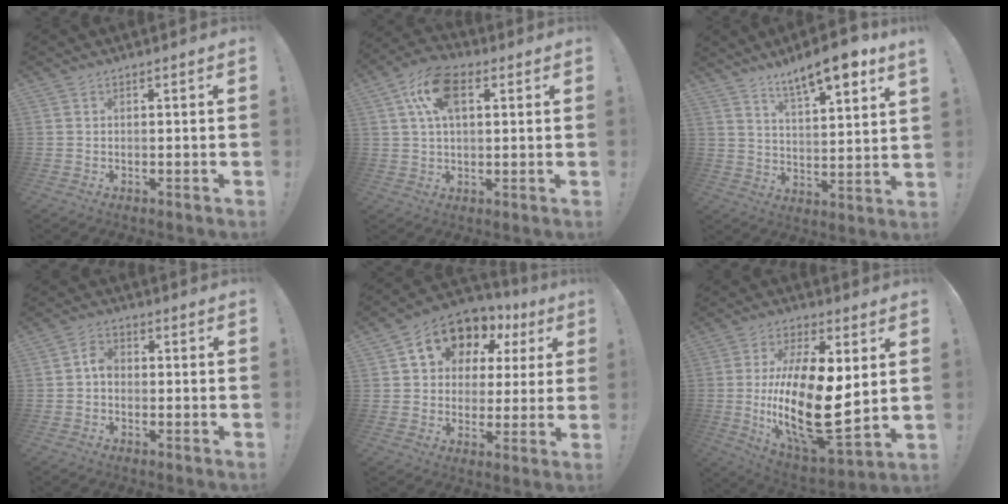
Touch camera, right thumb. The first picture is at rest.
{"total": 12.7, "force": [4.2, 7.2, 9.6], "torque": [-0.175, 0.006, 0.077]}
{"total": 11.7, "force": [8.8, 1.4, 7.6], "torque": [-0.133, -0.050, 0.145]}
{"total": 3.8, "force": [-0.8, 2.7, 2.6], "torque": [-0.036, 0.011, -0.016]}
{"total": 11.9, "force": [6.8, 8.2, 5.2], "torque": [-0.085, -0.048, 0.125]}
{"total": 24.2, "force": [0.8, 10.9, 21.6], "torque": [-0.407, -0.034, 0.021]}